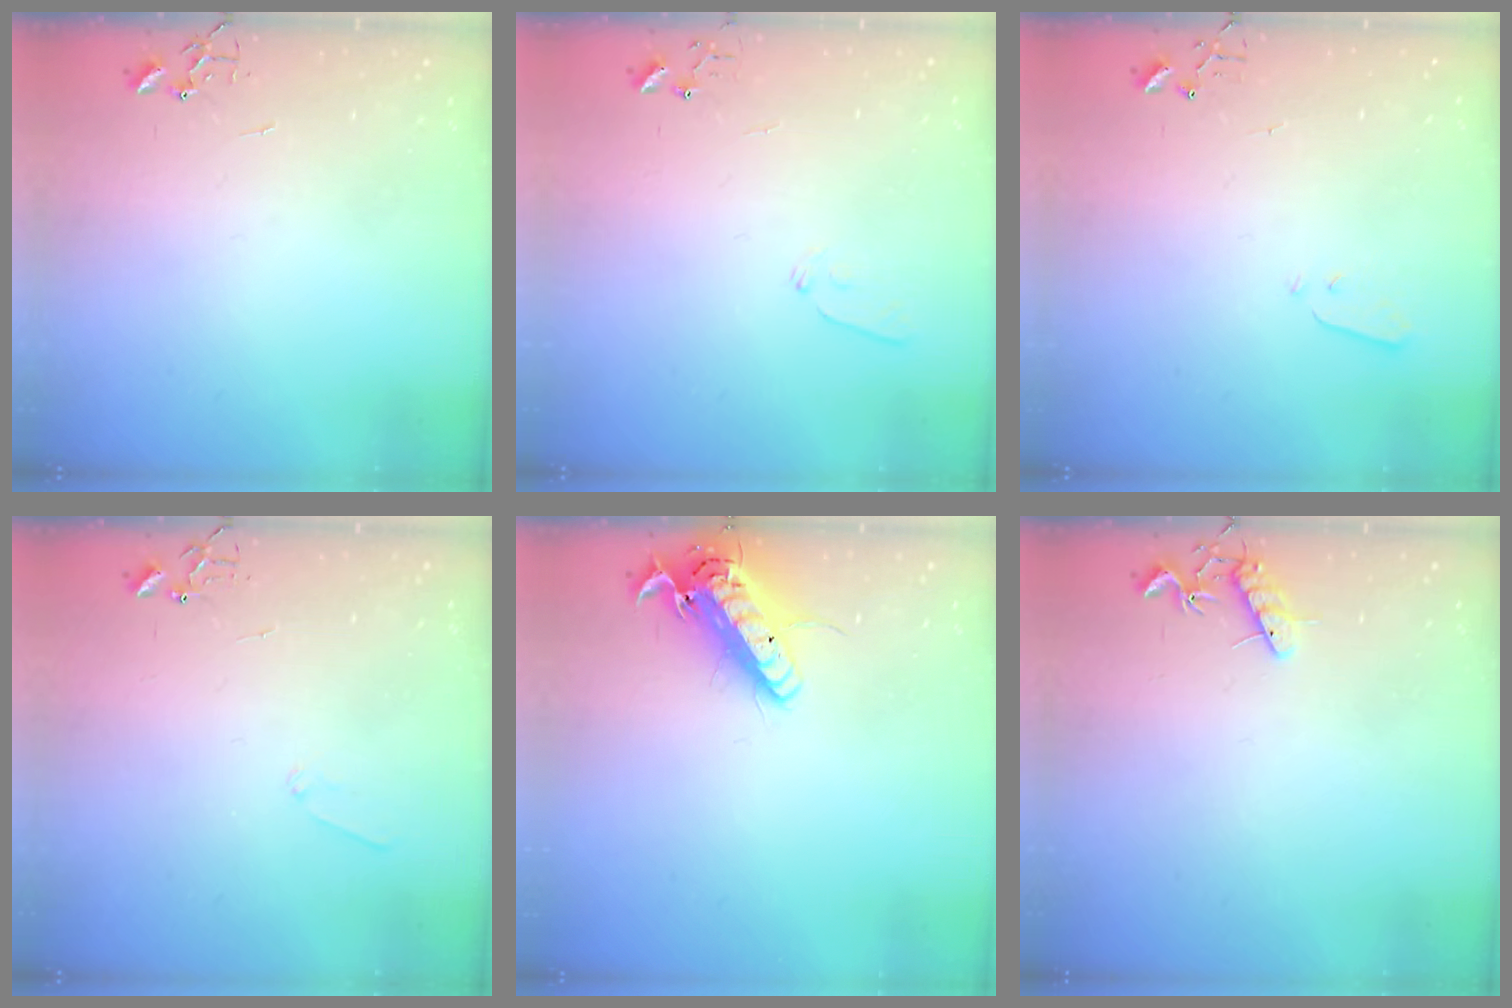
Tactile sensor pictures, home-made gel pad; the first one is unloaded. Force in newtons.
{"total": 5.6, "press": 5.6, "slide": 0.6}
{"total": 2.2, "press": 2.1, "slide": 0.3}
{"total": 5.9, "press": 5.9, "slide": 0.4}
{"total": 15.0, "press": 14.7, "slide": 3.0}
{"total": 7.5, "press": 7.4, "slide": 0.6}